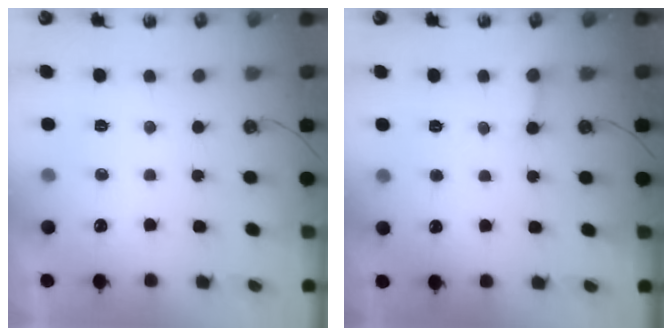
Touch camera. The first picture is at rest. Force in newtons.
{"total": 2.2, "press": 2.2, "slide": 0.2}